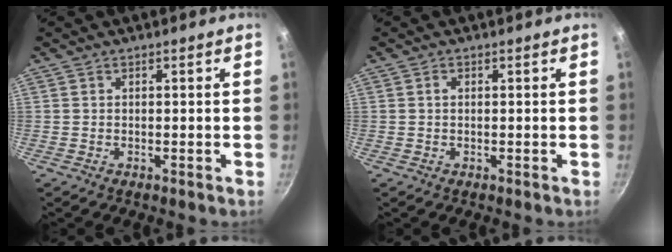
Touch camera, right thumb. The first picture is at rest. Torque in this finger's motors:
{"motor_torque": [-0.04, 0.38, 0.26, -0.09, -0.03]}